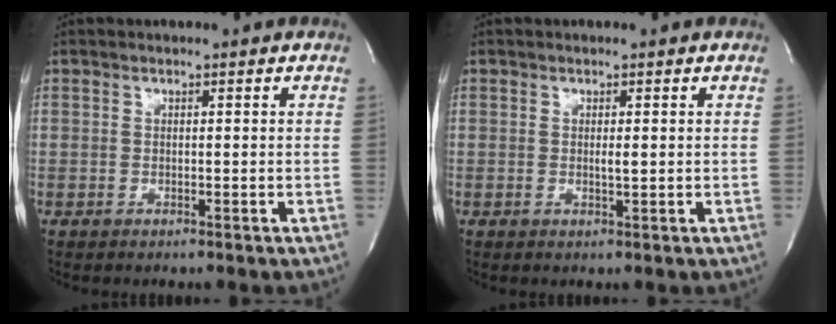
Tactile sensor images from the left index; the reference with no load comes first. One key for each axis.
{"total": 0.9, "fx": 0.2, "fy": 0.1, "fz": 0.9, "tx": -0.021, "ty": -0.003, "tz": 0.003}